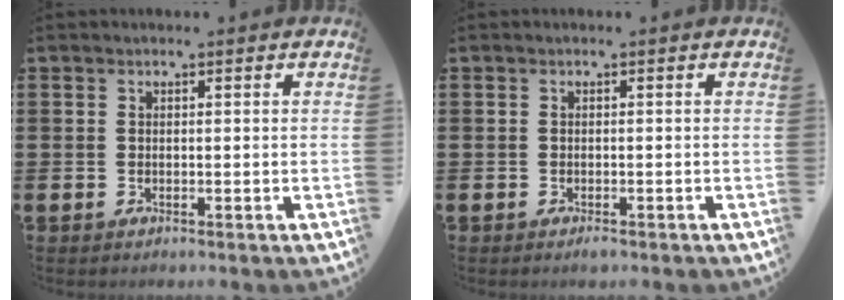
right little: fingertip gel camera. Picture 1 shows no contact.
{"total": 0.5, "force": [-0.3, 0.2, 0.4], "torque": [0.000, -0.004, -0.007]}